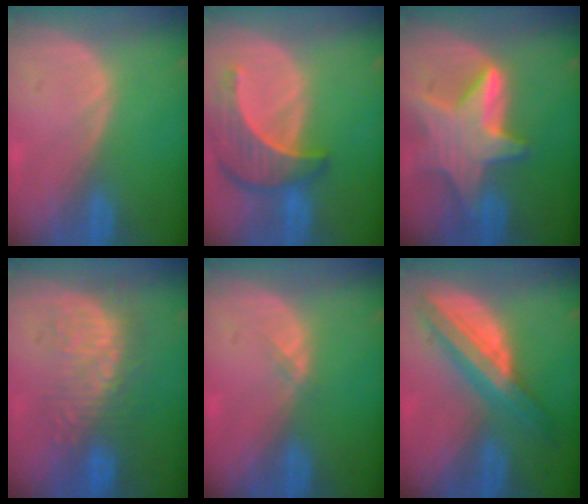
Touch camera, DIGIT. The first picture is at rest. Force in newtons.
{"total": 8.1, "press": 7.6, "slide": 2.8}
{"total": 9.5, "press": 9.5, "slide": 0.6}
{"total": 8.8, "press": 8.6, "slide": 2.0}
{"total": 1.1, "press": 0.8, "slide": 0.7}
{"total": 8.2, "press": 8.2, "slide": 0.6}